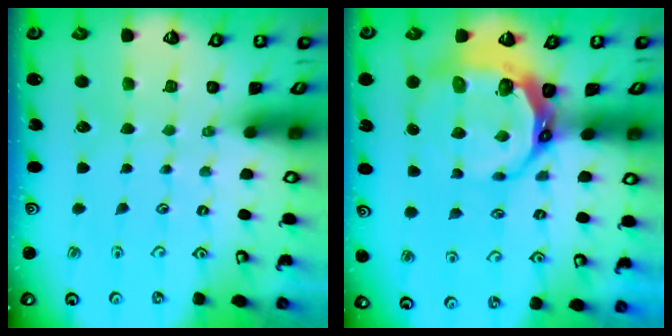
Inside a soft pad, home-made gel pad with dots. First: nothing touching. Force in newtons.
{"total": 10.7, "press": 9.9, "slide": 4.0}